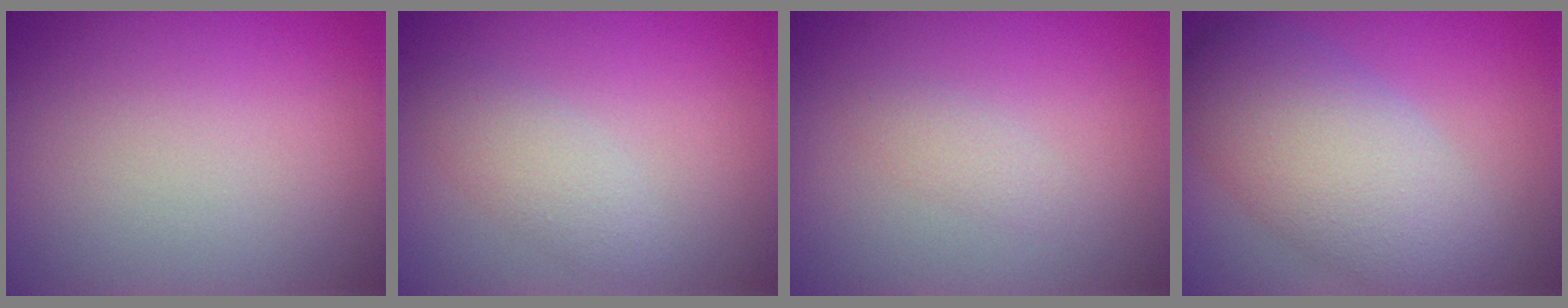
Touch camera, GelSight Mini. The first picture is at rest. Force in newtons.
{"total": 2.2, "press": 2.2, "slide": 0.2}
{"total": 1.1, "press": 1.1, "slide": 0.0}
{"total": 7.1, "press": 7.1, "slide": 0.6}